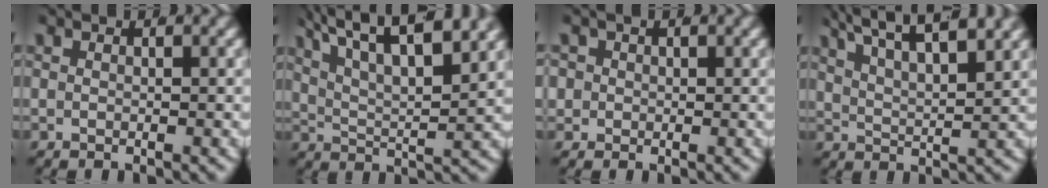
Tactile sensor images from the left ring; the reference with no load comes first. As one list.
[{"total": 7.2, "force": [4.0, 3.3, 4.9], "torque": [-0.090, -0.006, 0.069]}, {"total": 2.7, "force": [0.1, 2.6, 0.7], "torque": [-0.025, -0.005, 0.001]}, {"total": 5.9, "force": [4.3, 1.9, 3.6], "torque": [-0.062, 0.005, 0.072]}]